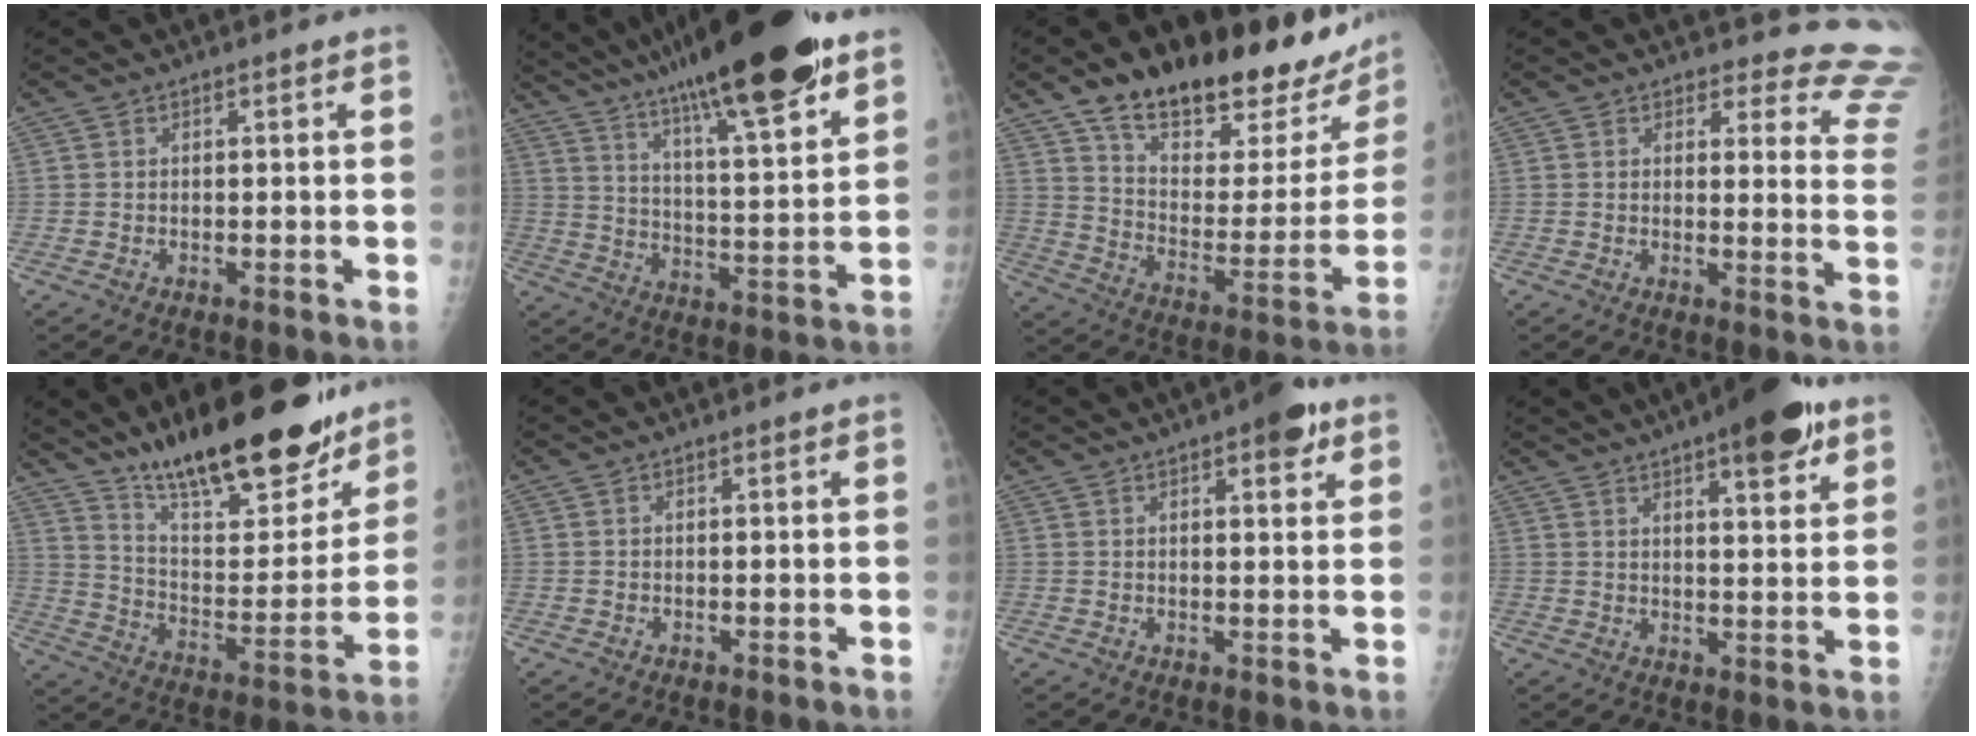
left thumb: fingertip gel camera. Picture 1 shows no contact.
{"total": 25.9, "force": [17.9, 4.2, 18.2], "torque": [-0.278, -0.049, 0.286]}
{"total": 30.2, "force": [20.3, 11.9, 19.0], "torque": [-0.244, -0.057, 0.300]}
{"total": 13.9, "force": [13.4, 3.4, 0.7], "torque": [0.054, -0.140, 0.103]}
{"total": 26.2, "force": [19.3, 8.4, 15.6], "torque": [-0.198, -0.091, 0.308]}
{"total": 0.0}
{"total": 6.1, "force": [3.4, 2.2, 4.6], "torque": [-0.043, -0.010, 0.038]}
{"total": 13.2, "force": [7.9, 3.8, 9.8], "torque": [-0.114, -0.029, 0.108]}